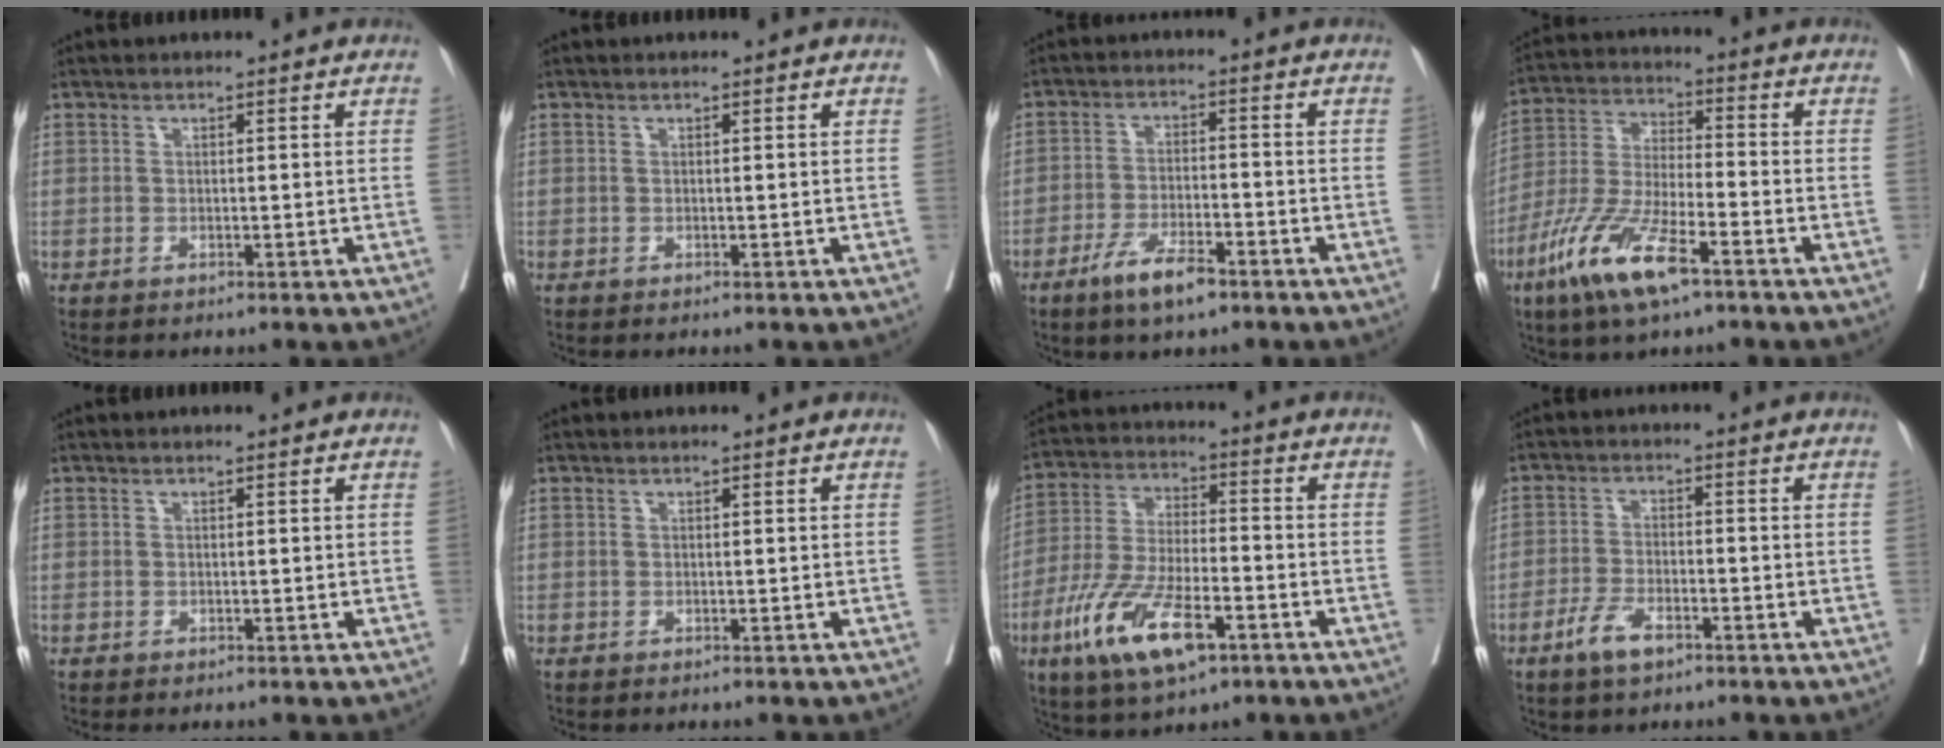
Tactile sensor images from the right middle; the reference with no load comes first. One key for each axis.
{"total": 0.0}
{"total": 6.7, "fx": -4.5, "fy": 1.5, "fz": 4.8, "tx": -0.096, "ty": -0.007, "tz": -0.079}
{"total": 13.4, "fx": -7.5, "fy": 2.7, "fz": 10.7, "tx": -0.223, "ty": -0.022, "tz": -0.142}
{"total": 0.0}
{"total": 0.0}
{"total": 13.9, "fx": -6.8, "fy": 4.4, "fz": 11.3, "tx": -0.231, "ty": -0.013, "tz": -0.120}
{"total": 5.0, "fx": -3.1, "fy": 1.7, "fz": 3.5, "tx": -0.071, "ty": -0.001, "tz": -0.056}